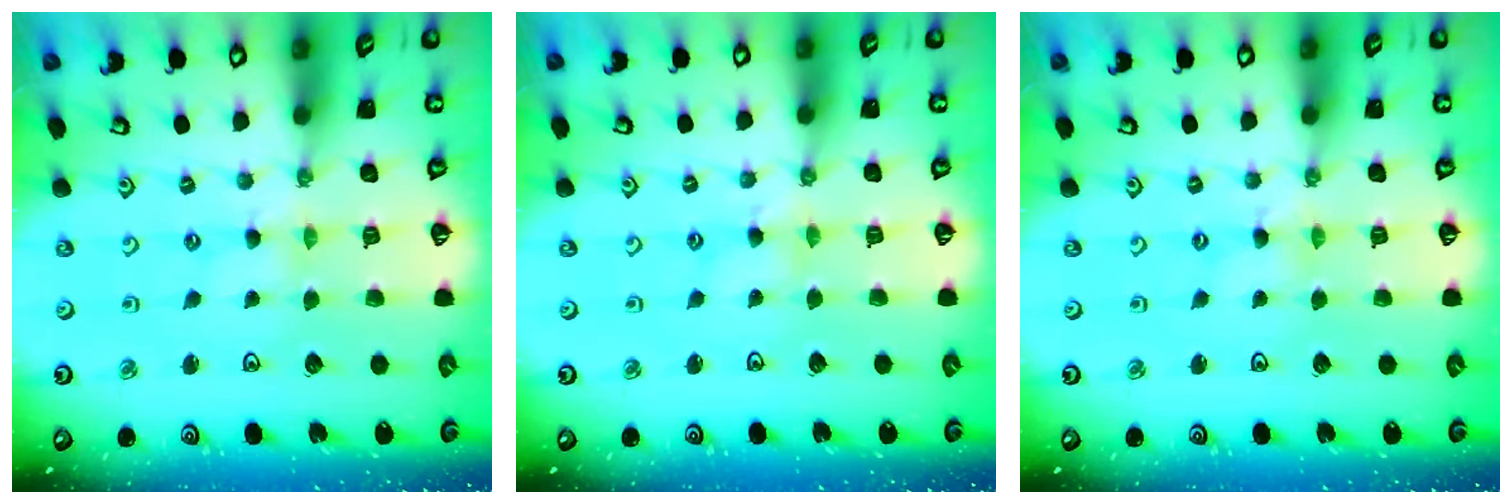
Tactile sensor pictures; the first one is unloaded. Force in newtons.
{"total": 2.4, "press": 2.3, "slide": 0.4}
{"total": 0.8, "press": 0.8, "slide": 0.2}